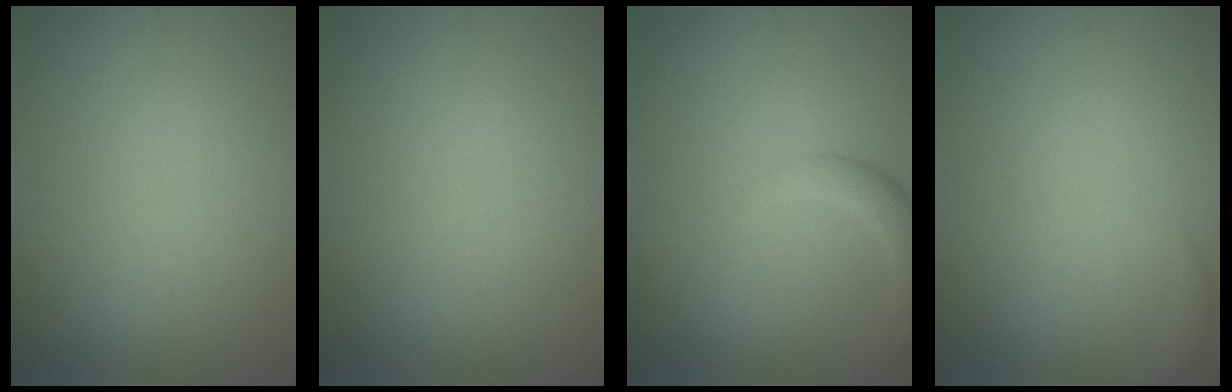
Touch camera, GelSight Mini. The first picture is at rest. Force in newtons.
{"total": 0.0}
{"total": 2.3, "press": 2.3, "slide": 0.3}
{"total": 0.7, "press": 0.7, "slide": 0.1}